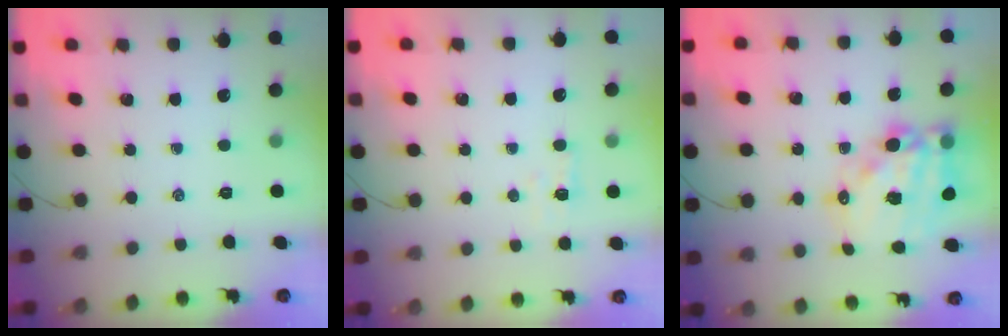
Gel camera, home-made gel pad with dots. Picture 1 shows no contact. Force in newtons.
{"total": 2.9, "press": 2.8, "slide": 1.0}
{"total": 17.9, "press": 17.5, "slide": 4.1}